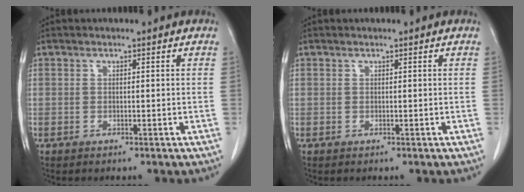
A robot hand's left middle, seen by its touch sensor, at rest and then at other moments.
{"total": 0.0}